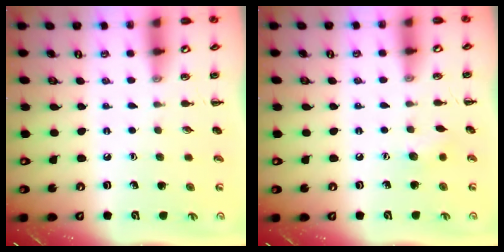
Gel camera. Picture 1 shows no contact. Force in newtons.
{"total": 5.8, "press": 5.6, "slide": 1.6}